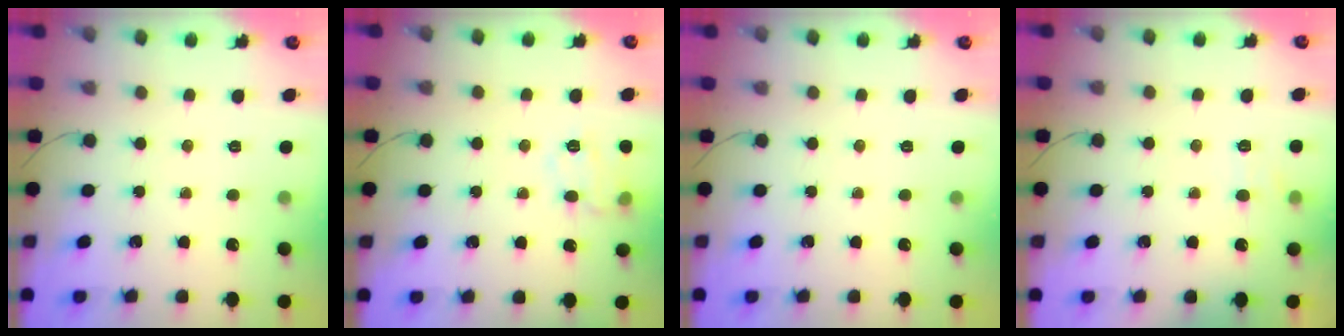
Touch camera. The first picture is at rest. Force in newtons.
{"total": 10.7, "press": 10.7, "slide": 0.5}
{"total": 0.0}
{"total": 6.1, "press": 6.0, "slide": 1.3}